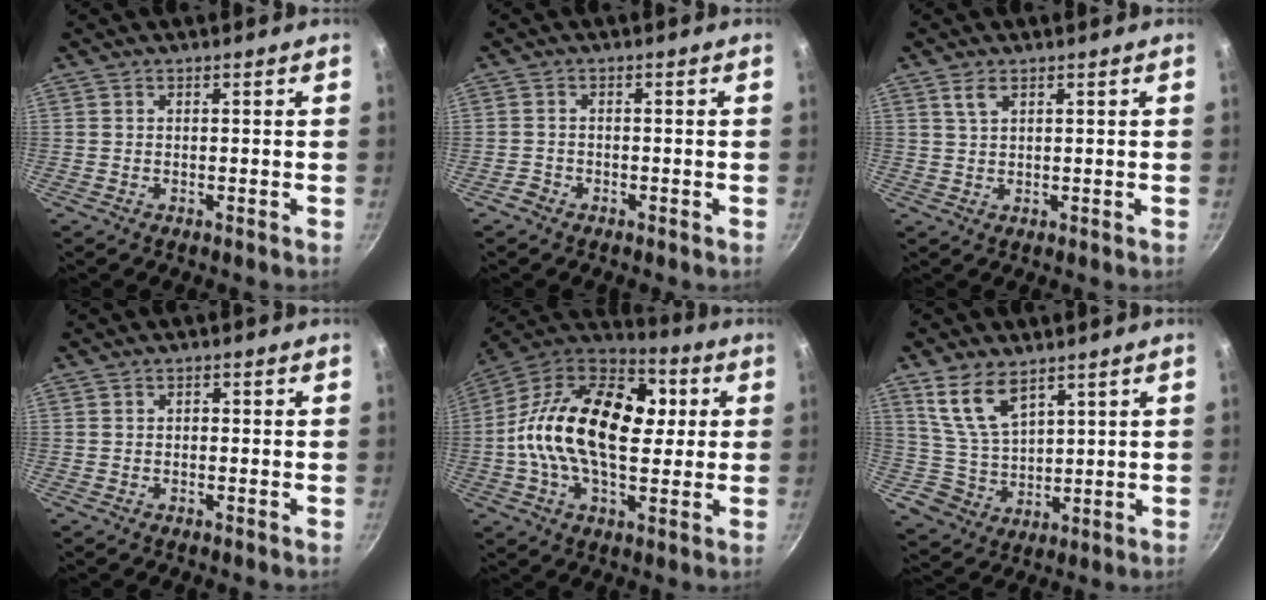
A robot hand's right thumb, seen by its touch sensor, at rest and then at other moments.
{"total": 1.8, "force": [-1.4, 1.1, 0.3], "torque": [-0.006, 0.017, -0.024]}
{"total": 2.3, "force": [1.3, 1.2, 1.5], "torque": [-0.025, -0.004, 0.029]}
{"total": 0.8, "force": [-0.2, 0.6, 0.5], "torque": [-0.007, 0.005, -0.003]}
{"total": 25.2, "force": [2.0, 15.2, 20.0], "torque": [-0.325, 0.029, 0.009]}
{"total": 9.6, "force": [5.5, 5.8, 5.3], "torque": [-0.078, -0.030, 0.123]}